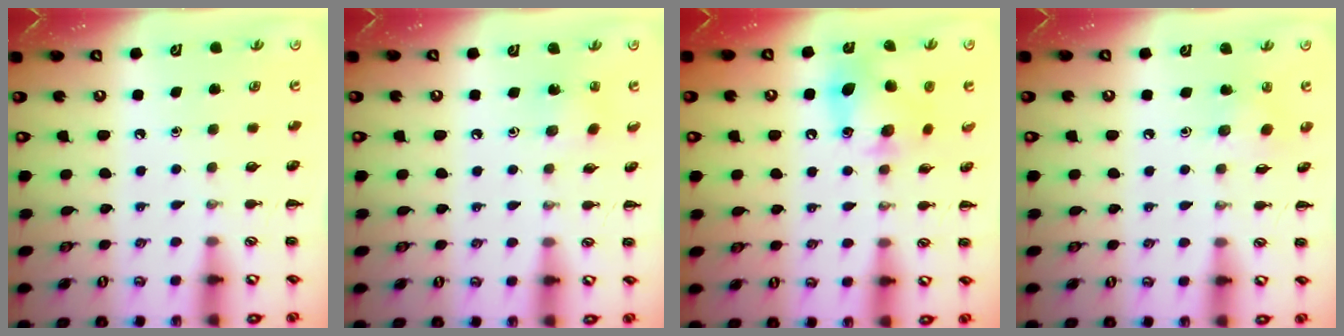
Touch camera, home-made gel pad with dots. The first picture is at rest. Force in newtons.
{"total": 2.0, "press": 1.9, "slide": 0.5}
{"total": 11.8, "press": 11.7, "slide": 1.7}
{"total": 3.8, "press": 3.7, "slide": 1.0}